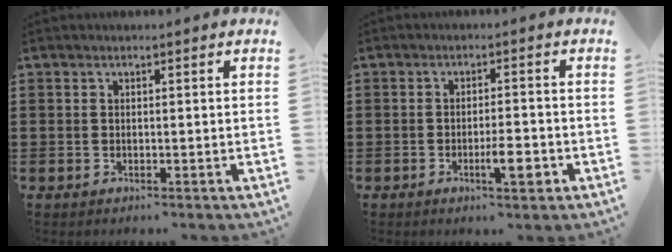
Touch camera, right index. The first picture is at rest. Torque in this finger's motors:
{"motor_torque": [0.37, -0.28, 0.27, 0.06]}